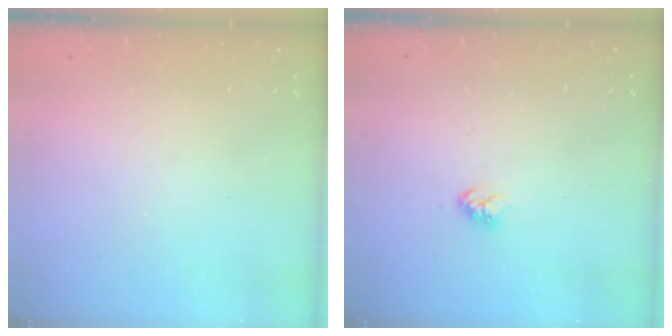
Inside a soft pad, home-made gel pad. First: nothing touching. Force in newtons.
{"total": 4.1, "press": 4.0, "slide": 0.5}